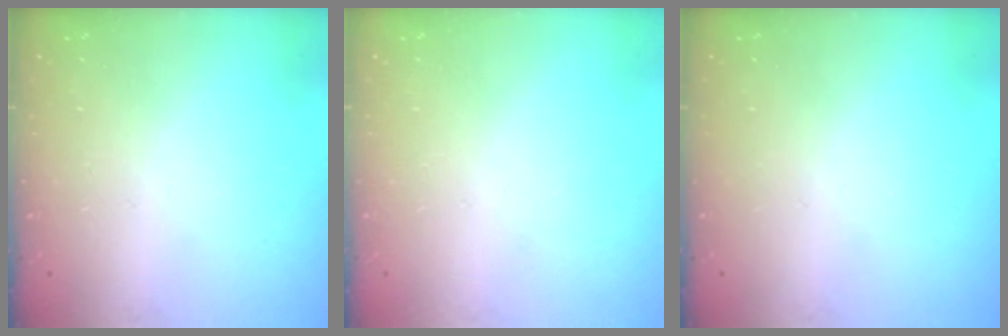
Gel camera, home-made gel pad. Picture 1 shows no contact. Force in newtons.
{"total": 0.0}
{"total": 0.0}